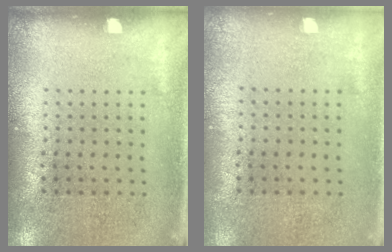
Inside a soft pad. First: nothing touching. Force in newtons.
{"total": 0.0}